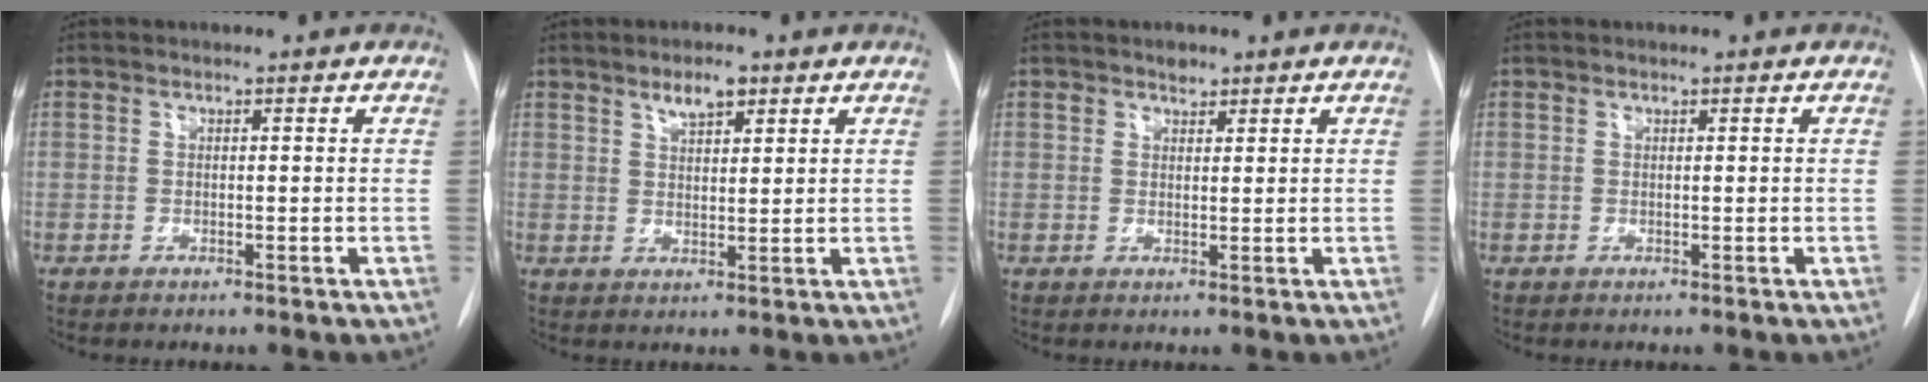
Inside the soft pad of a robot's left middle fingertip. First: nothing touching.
{"total": 3.6, "force": [2.4, 1.3, 2.4], "torque": [-0.043, 0.002, 0.041]}
{"total": 1.5, "force": [1.1, 0.9, 0.4], "torque": [-0.007, -0.002, 0.016]}
{"total": 0.0}